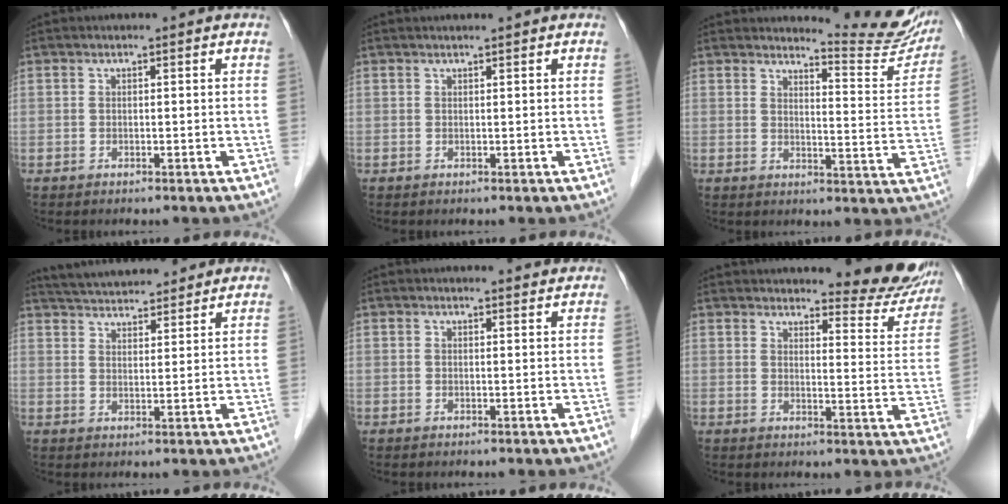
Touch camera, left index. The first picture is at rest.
{"total": 1.3, "force": [1.2, -0.1, 0.6], "torque": [-0.006, 0.013, 0.022]}
{"total": 10.6, "force": [10.5, 0.4, 1.3], "torque": [-0.013, -0.066, 0.116]}
{"total": 12.3, "force": [11.5, 2.4, 3.7], "torque": [-0.060, 0.030, 0.176]}
{"total": 2.1, "force": [2.1, 0.3, 0.0], "torque": [-0.009, -0.002, 0.021]}
{"total": 11.1, "force": [10.4, 2.1, 3.2], "torque": [-0.017, -0.037, 0.112]}